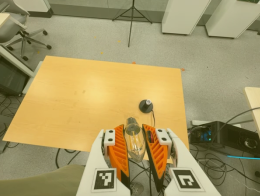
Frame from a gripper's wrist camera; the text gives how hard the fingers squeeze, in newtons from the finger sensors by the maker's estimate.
{"total": 19.9, "left": 21.1, "right": 18.7}